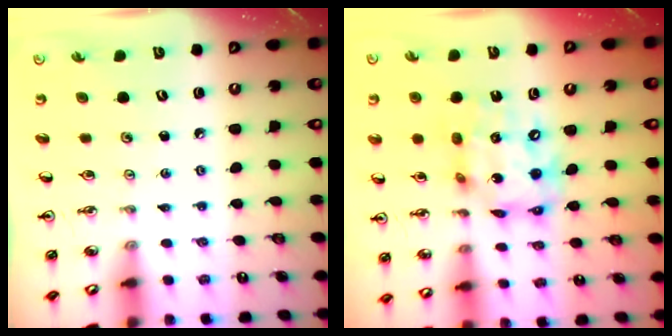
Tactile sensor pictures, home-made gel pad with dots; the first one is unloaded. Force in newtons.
{"total": 13.6, "press": 13.5, "slide": 1.7}